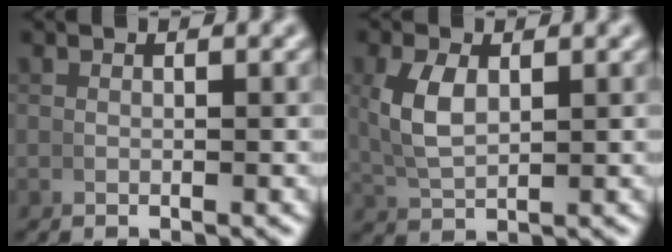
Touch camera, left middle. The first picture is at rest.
{"total": 3.6, "force": [1.0, 1.9, 2.9], "torque": [-0.069, -0.001, 0.029]}